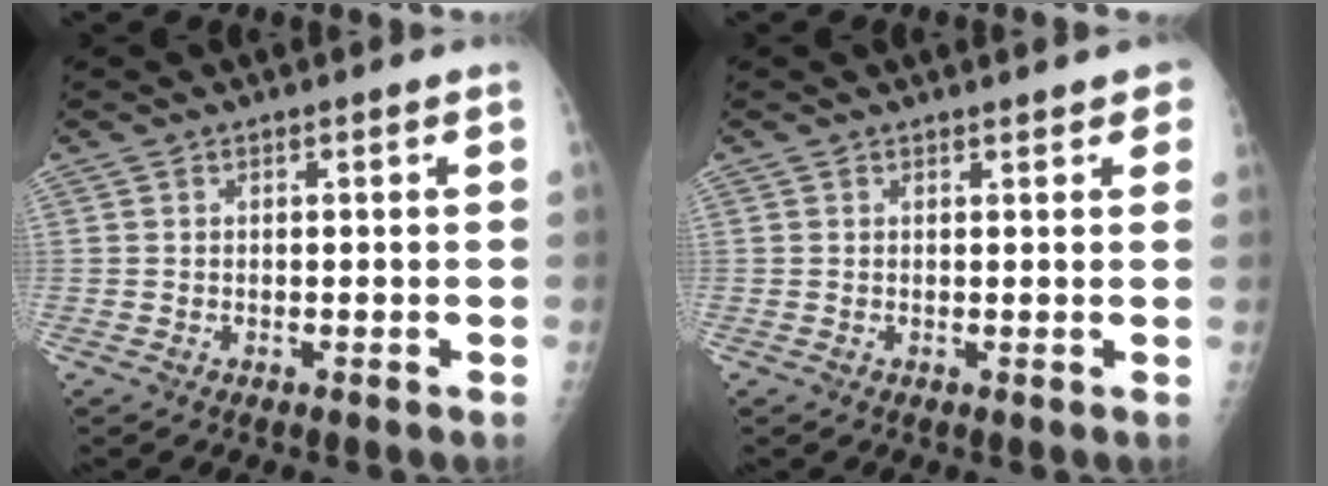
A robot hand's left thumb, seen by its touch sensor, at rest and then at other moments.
{"total": 2.8, "force": [2.1, 1.2, 1.6], "torque": [-0.002, 0.001, 0.020]}